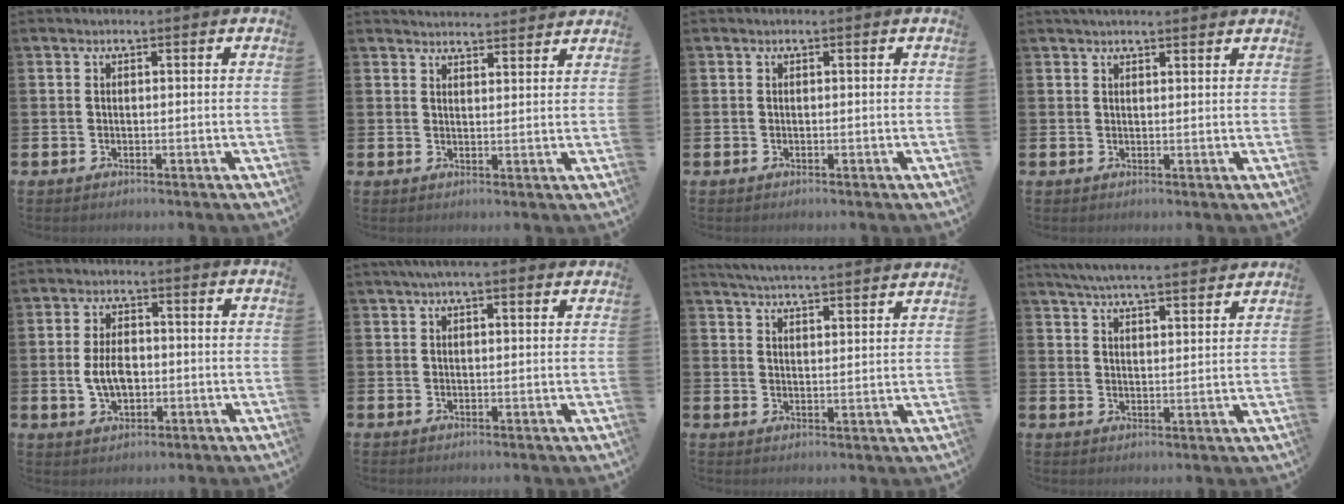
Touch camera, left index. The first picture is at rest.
{"total": 3.2, "force": [3.2, 0.3, -0.1], "torque": [-0.005, -0.019, 0.058]}
{"total": 0.0}
{"total": 1.9, "force": [1.8, 0.2, 0.5], "torque": [-0.011, 0.000, 0.033]}
{"total": 4.9, "force": [-0.3, 3.0, 3.8], "torque": [-0.065, 0.001, -0.011]}
{"total": 3.0, "force": [2.4, 0.6, 1.7], "torque": [-0.022, -0.005, 0.039]}
{"total": 5.1, "force": [5.1, -0.4, 0.5], "torque": [-0.029, -0.031, 0.091]}
{"total": 5.9, "force": [5.8, 0.0, 1.3], "torque": [-0.040, -0.030, 0.103]}